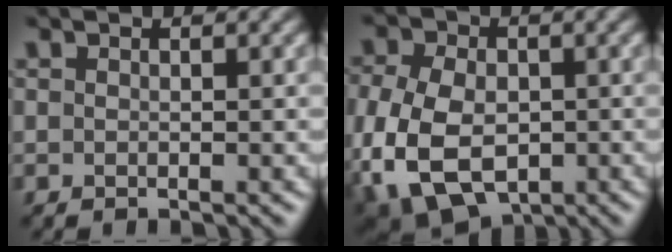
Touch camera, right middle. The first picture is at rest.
{"total": 11.5, "force": [-3.8, 7.7, 7.6], "torque": [-0.146, -0.032, -0.059]}